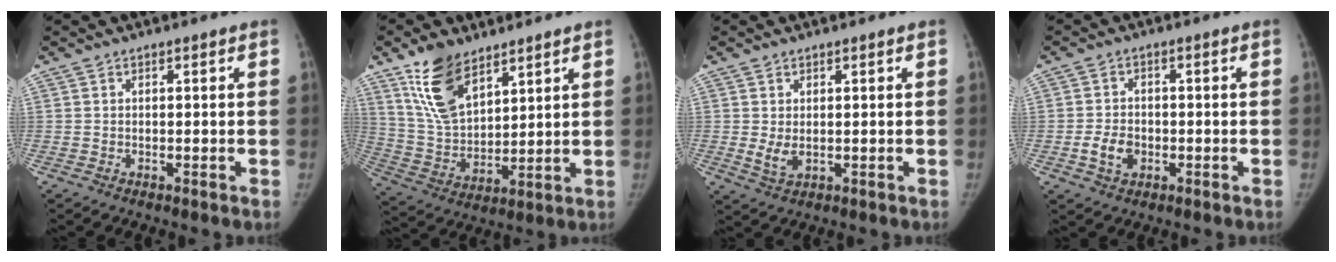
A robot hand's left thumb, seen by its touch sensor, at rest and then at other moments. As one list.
[{"total": 13.4, "force": [8.6, 6.7, 7.8], "torque": [-0.122, -0.042, 0.177]}, {"total": 3.0, "force": [0.2, 1.8, 2.4], "torque": [-0.046, -0.009, 0.011]}, {"total": 4.7, "force": [-1.4, 3.6, 2.8], "torque": [-0.043, 0.010, -0.024]}]